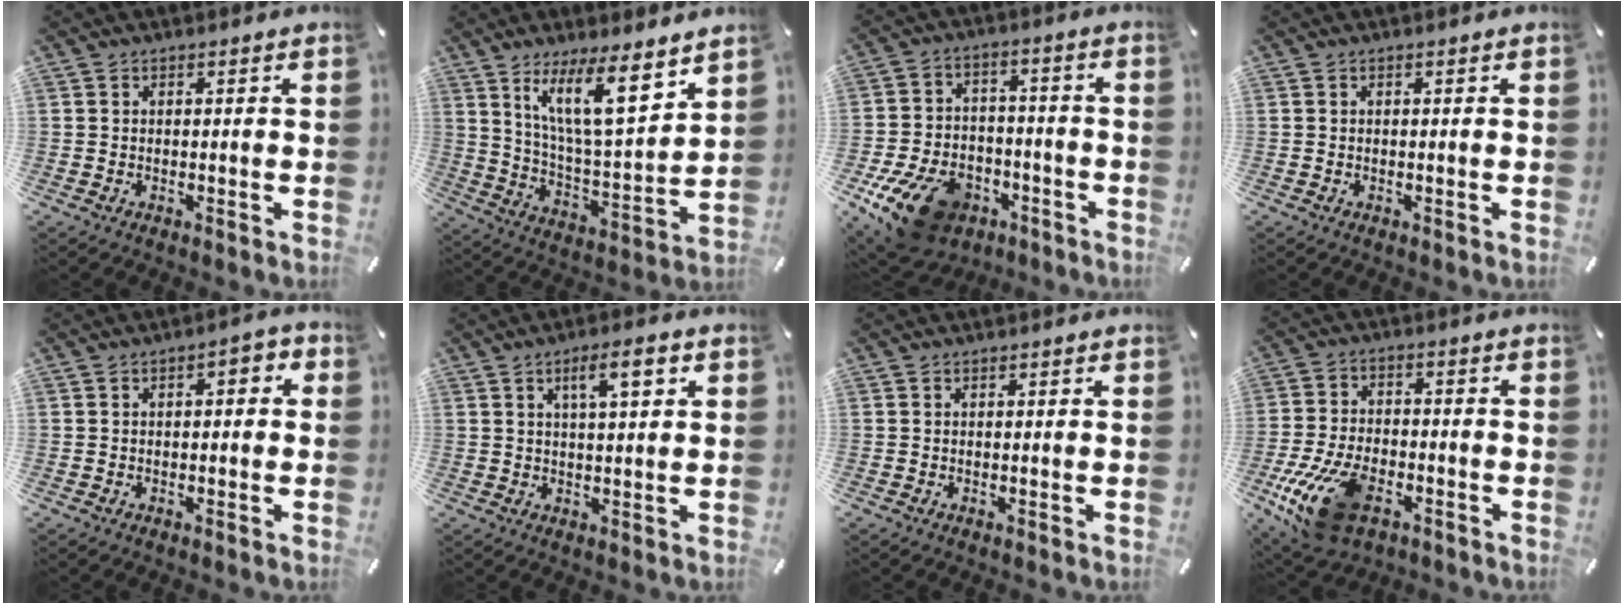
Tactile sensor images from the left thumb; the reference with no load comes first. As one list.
[{"total": 15.9, "force": [10.2, 4.2, 11.5], "torque": [-0.205, -0.053, 0.171]}, {"total": 15.6, "force": [-9.1, 9.7, 8.1], "torque": [-0.144, 0.060, -0.150]}, {"total": 0.0}, {"total": 2.7, "force": [-0.6, 1.3, 2.3], "torque": [-0.034, 0.009, -0.016]}, {"total": 6.9, "force": [2.9, 1.6, 6.0], "torque": [-0.099, -0.005, 0.043]}, {"total": 0.0}, {"total": 16.3, "force": [-7.6, 9.0, 11.2], "torque": [-0.229, 0.028, -0.125]}]